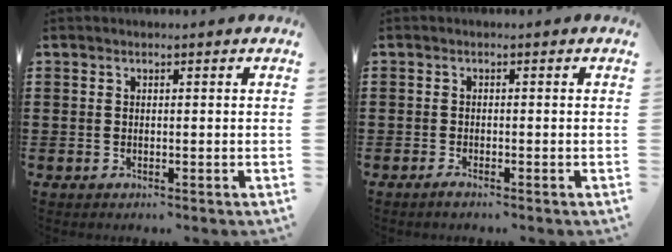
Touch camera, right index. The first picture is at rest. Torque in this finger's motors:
{"motor_torque": [-0.28, 0.32, 0.00, -0.01]}